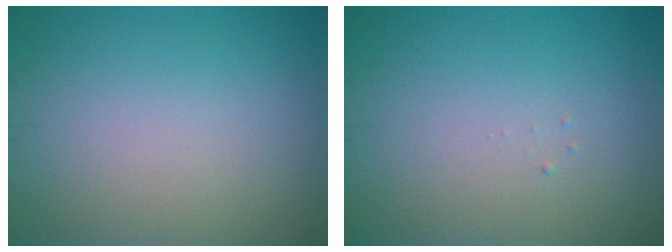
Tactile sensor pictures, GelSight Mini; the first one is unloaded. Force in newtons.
{"total": 0.0}